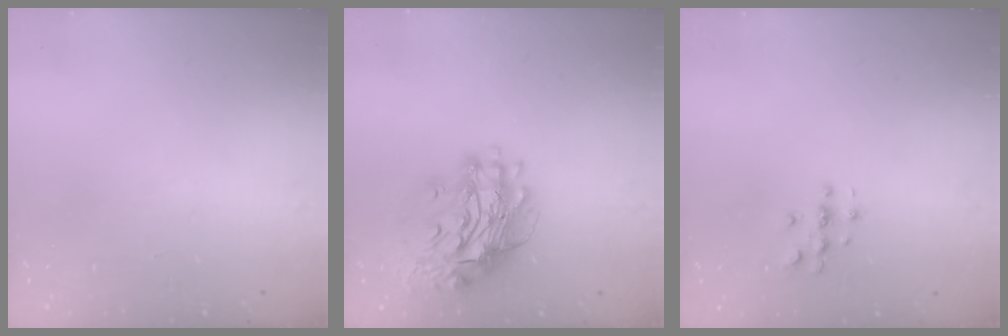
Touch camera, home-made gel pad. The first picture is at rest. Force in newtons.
{"total": 16.0, "press": 15.9, "slide": 2.1}
{"total": 2.8, "press": 2.8, "slide": 0.2}